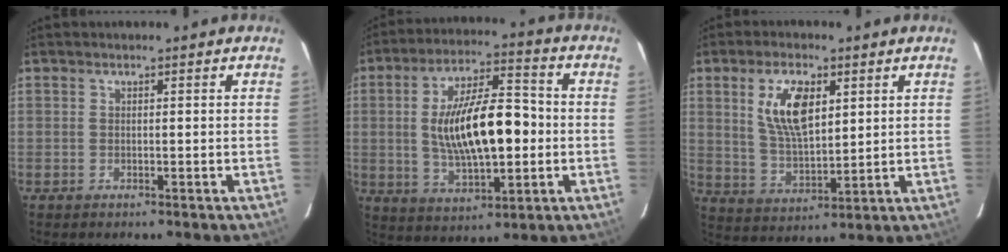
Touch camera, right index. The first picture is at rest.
{"total": 16.5, "force": [-0.6, 6.4, 15.3], "torque": [-0.273, 0.009, -0.003]}
{"total": 10.6, "force": [3.8, 4.9, 8.6], "torque": [-0.160, 0.004, 0.081]}